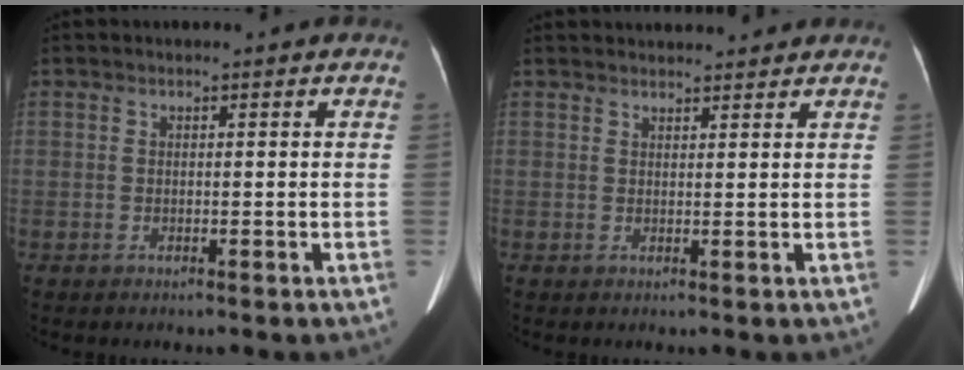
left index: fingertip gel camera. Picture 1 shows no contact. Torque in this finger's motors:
{"motor_torque": [-0.40, -0.65, 0.00, 0.03]}